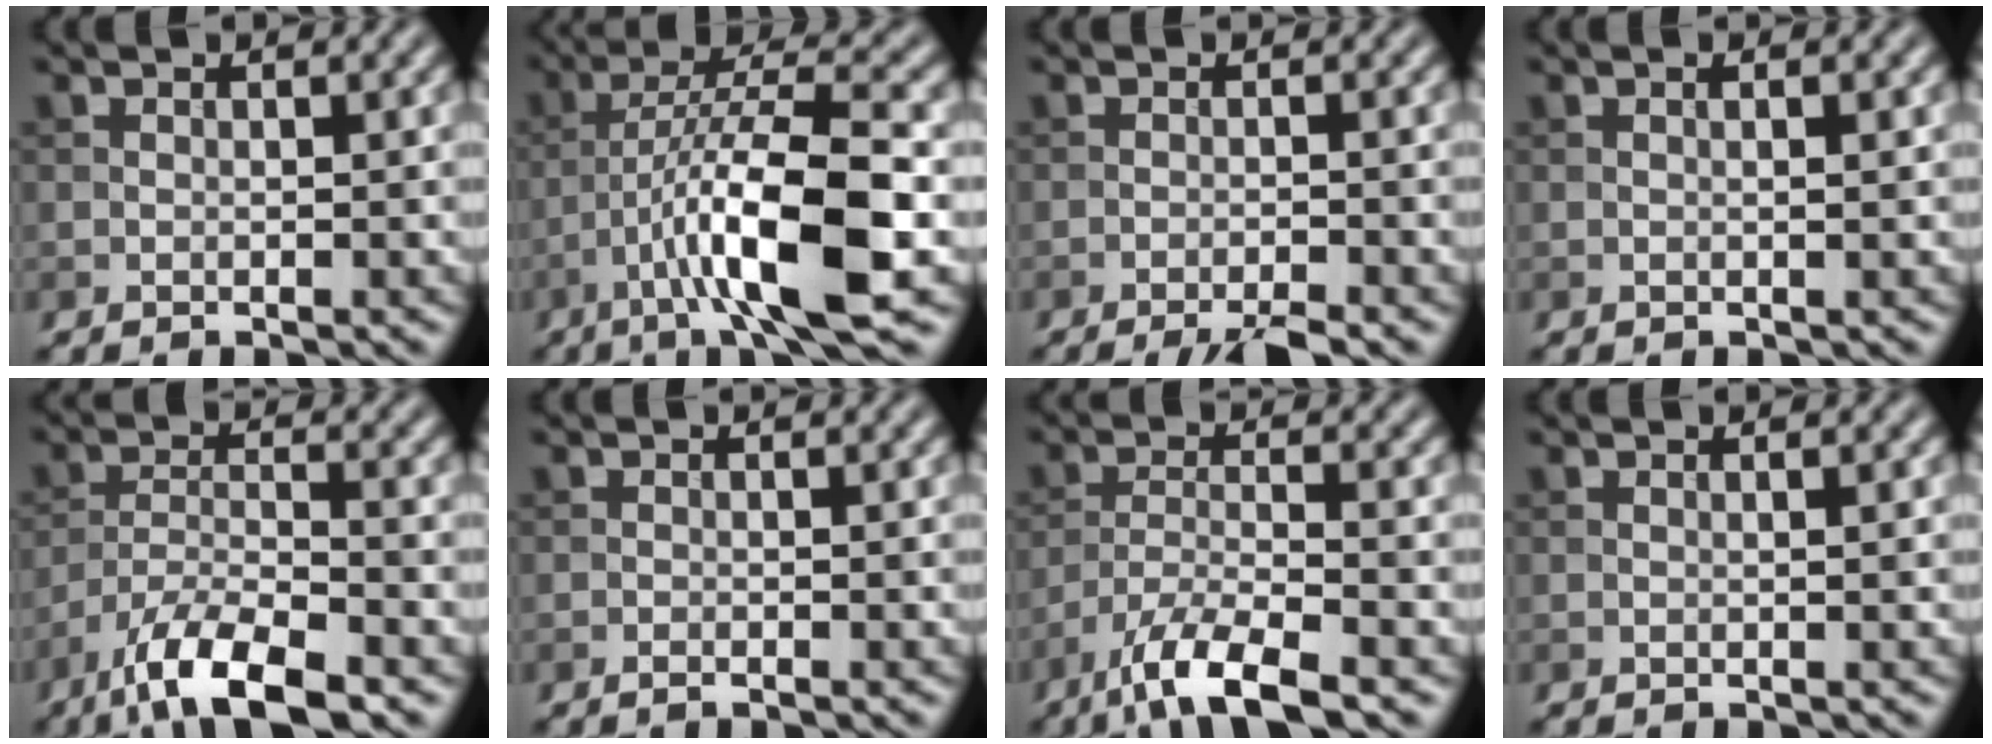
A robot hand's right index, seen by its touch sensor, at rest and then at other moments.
{"total": 10.2, "force": [-3.9, 1.9, 9.3], "torque": [-0.155, 0.017, -0.070]}
{"total": 3.5, "force": [-2.6, 0.4, 2.2], "torque": [-0.032, 0.002, -0.049]}
{"total": 1.0, "force": [0.2, 0.2, 1.0], "torque": [-0.015, 0.001, 0.002]}
{"total": 7.7, "force": [-5.4, 2.0, 5.2], "torque": [-0.093, -0.004, -0.102]}
{"total": 0.6, "force": [-0.4, 0.1, 0.4], "torque": [-0.006, 0.000, -0.008]}
{"total": 6.6, "force": [-4.6, 1.4, 4.6], "torque": [-0.083, -0.003, -0.091]}
{"total": 0.7, "force": [0.1, 0.2, 0.7], "torque": [-0.006, 0.005, -0.001]}